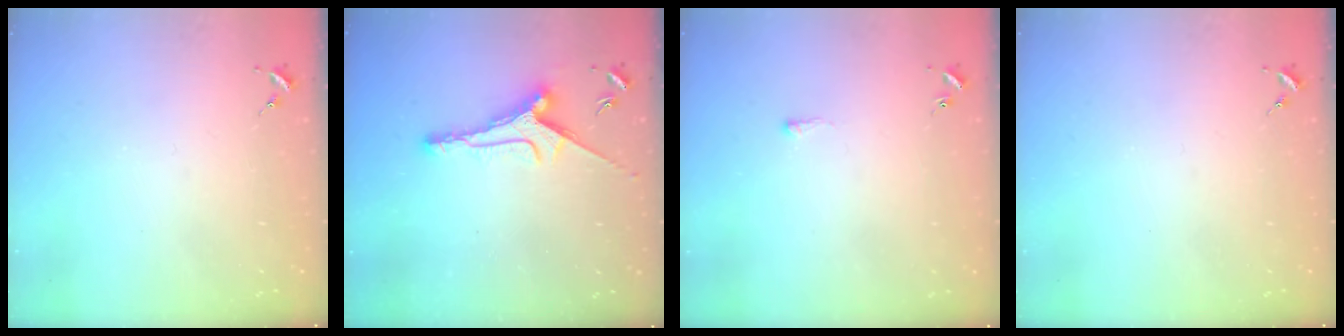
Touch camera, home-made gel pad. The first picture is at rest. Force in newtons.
{"total": 8.4, "press": 8.4, "slide": 0.3}
{"total": 1.5, "press": 1.5, "slide": 0.4}
{"total": 0.0}